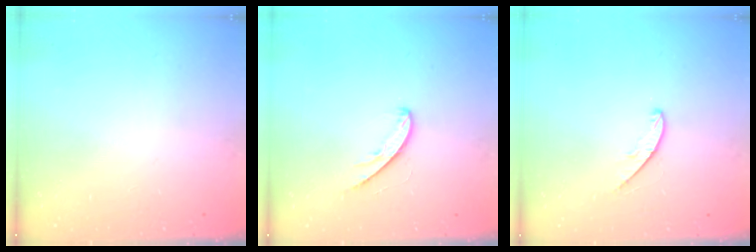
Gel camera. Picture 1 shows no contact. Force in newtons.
{"total": 5.3, "press": 5.3, "slide": 0.5}
{"total": 4.5, "press": 4.5, "slide": 0.4}